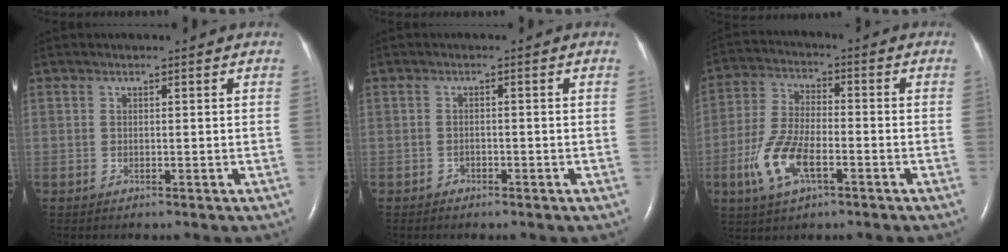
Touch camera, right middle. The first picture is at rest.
{"total": 0.9, "force": [-0.7, 0.5, 0.0], "torque": [0.005, 0.003, -0.015]}
{"total": 9.6, "force": [-3.8, 3.8, 8.0], "torque": [-0.178, -0.002, -0.073]}